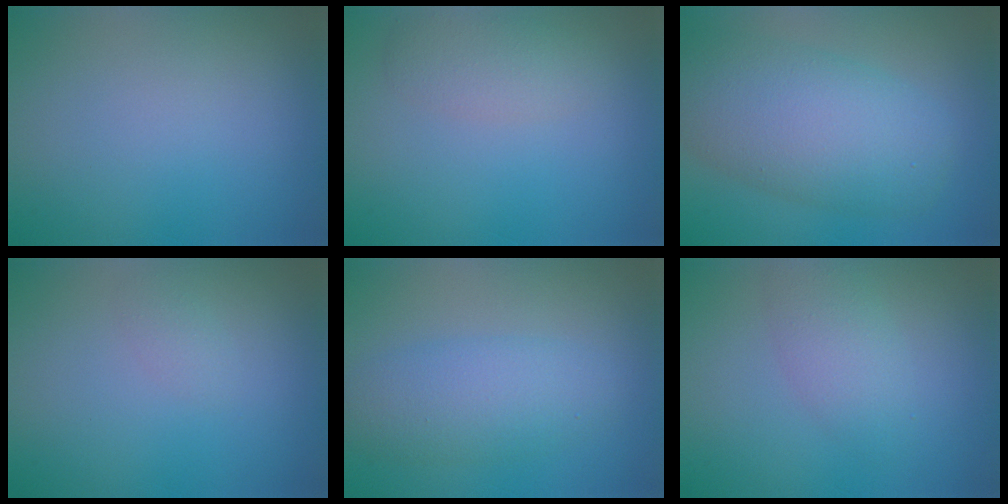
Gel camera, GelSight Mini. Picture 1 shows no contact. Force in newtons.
{"total": 2.3, "press": 2.3, "slide": 0.1}
{"total": 8.2, "press": 8.2, "slide": 0.1}
{"total": 0.8, "press": 0.8, "slide": 0.0}
{"total": 4.2, "press": 4.2, "slide": 0.2}
{"total": 2.6, "press": 2.6, "slide": 0.0}